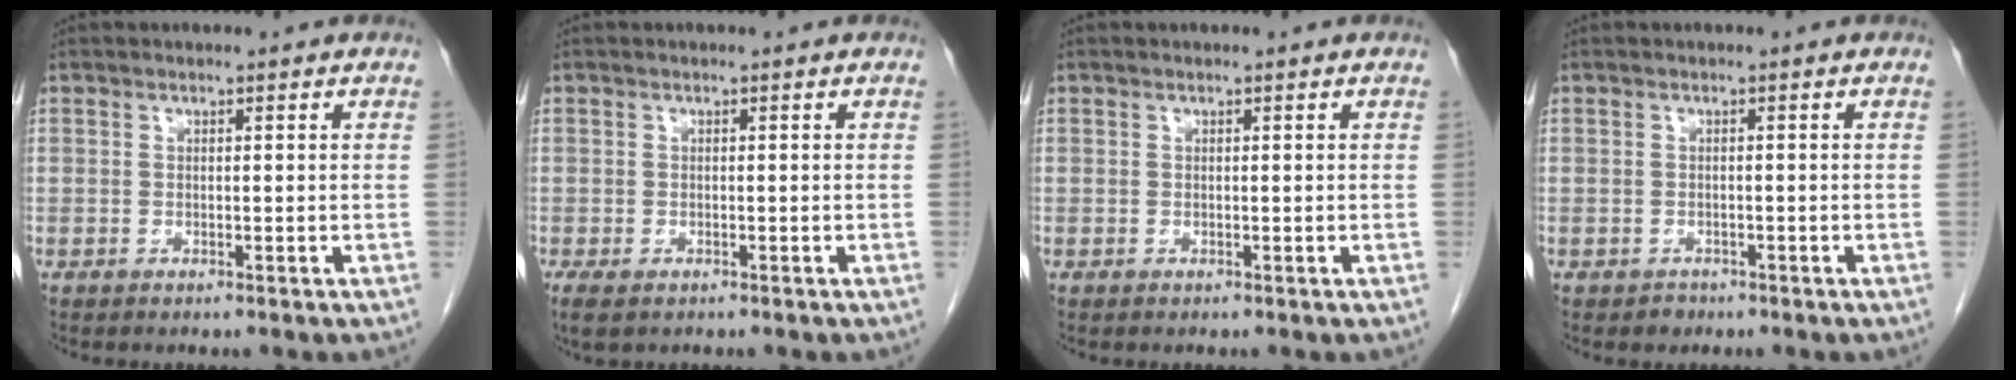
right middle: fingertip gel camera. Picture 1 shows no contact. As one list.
[{"total": 2.9, "force": [-1.9, 1.4, 1.7], "torque": [-0.032, -0.008, -0.027]}, {"total": 0.0}, {"total": 1.2, "force": [-0.9, 0.8, 0.0], "torque": [-0.003, 0.002, -0.013]}]